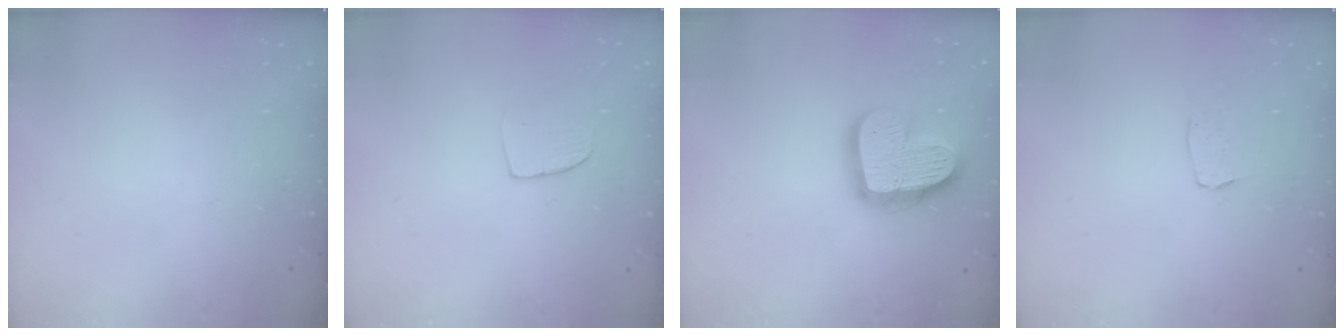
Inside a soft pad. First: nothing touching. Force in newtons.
{"total": 4.2, "press": 4.2, "slide": 0.3}
{"total": 18.7, "press": 18.7, "slide": 1.5}
{"total": 3.0, "press": 3.0, "slide": 0.2}